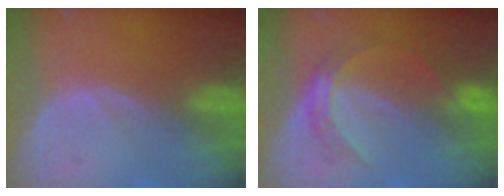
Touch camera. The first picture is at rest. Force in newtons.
{"total": 4.8, "press": 4.5, "slide": 1.6}